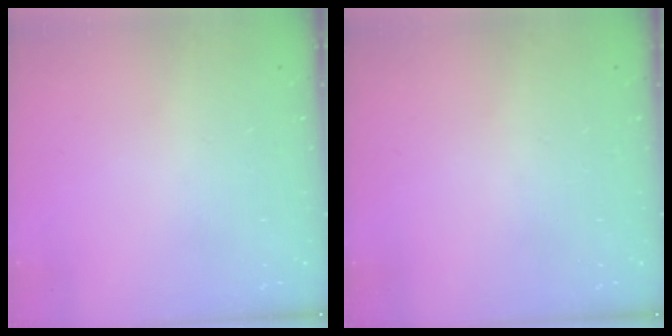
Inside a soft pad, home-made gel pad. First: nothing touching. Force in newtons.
{"total": 0.0}